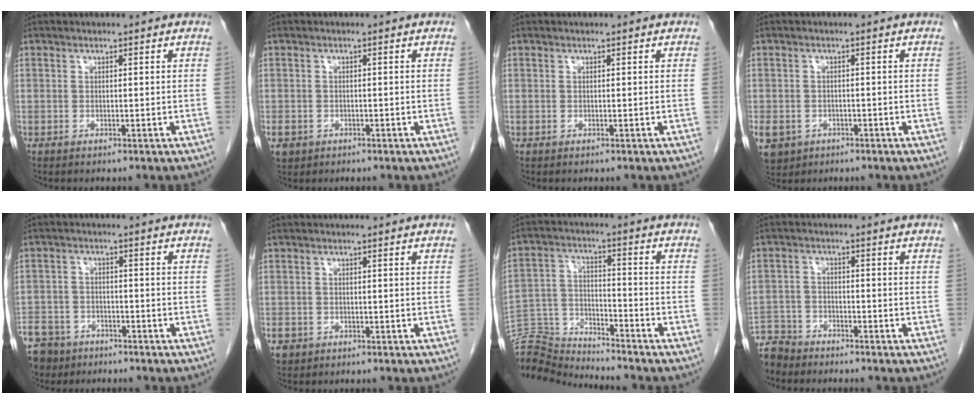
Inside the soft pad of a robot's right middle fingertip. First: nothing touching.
{"total": 3.5, "force": [-2.0, 2.8, 0.9], "torque": [-0.020, 0.001, -0.030]}
{"total": 0.0}
{"total": 11.3, "force": [-4.8, 9.4, 4.0], "torque": [-0.125, -0.003, -0.063]}
{"total": 11.7, "force": [-8.3, 7.7, 2.9], "torque": [-0.095, -0.002, -0.133]}
{"total": 2.6, "force": [-1.4, 2.1, 0.6], "torque": [-0.014, 0.003, -0.021]}
{"total": 12.3, "force": [-12.3, 0.3, -0.4], "torque": [0.003, 0.029, -0.232]}
{"total": 6.4, "force": [-5.9, 2.5, 0.0], "torque": [0.000, -0.006, -0.116]}